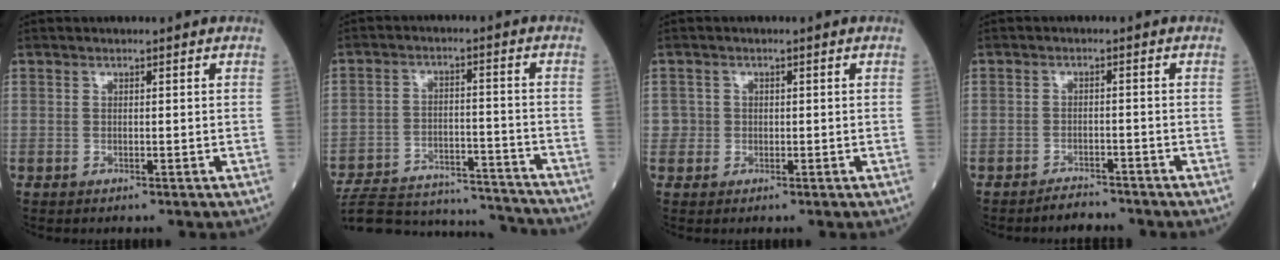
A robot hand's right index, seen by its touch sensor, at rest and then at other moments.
{"total": 20.3, "force": [-19.5, 3.0, 4.7], "torque": [-0.101, 0.001, -0.280]}
{"total": 1.6, "force": [0.0, 1.6, -0.1], "torque": [0.012, 0.009, -0.001]}
{"total": 2.5, "force": [-2.4, 0.7, 0.1], "torque": [-0.004, -0.002, -0.037]}